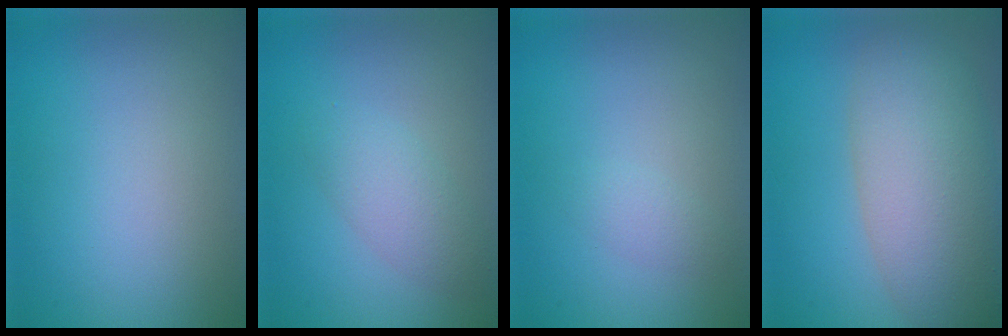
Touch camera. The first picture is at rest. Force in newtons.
{"total": 2.7, "press": 2.7, "slide": 0.1}
{"total": 1.1, "press": 1.1, "slide": 0.0}
{"total": 8.7, "press": 8.7, "slide": 0.8}